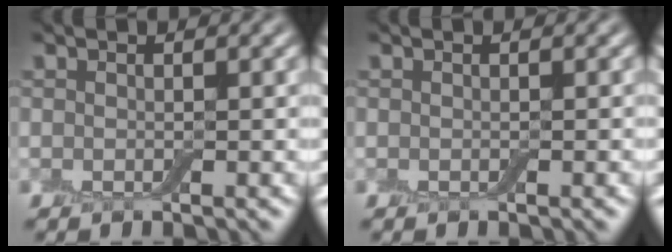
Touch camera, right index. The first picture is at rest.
{"total": 0.0}